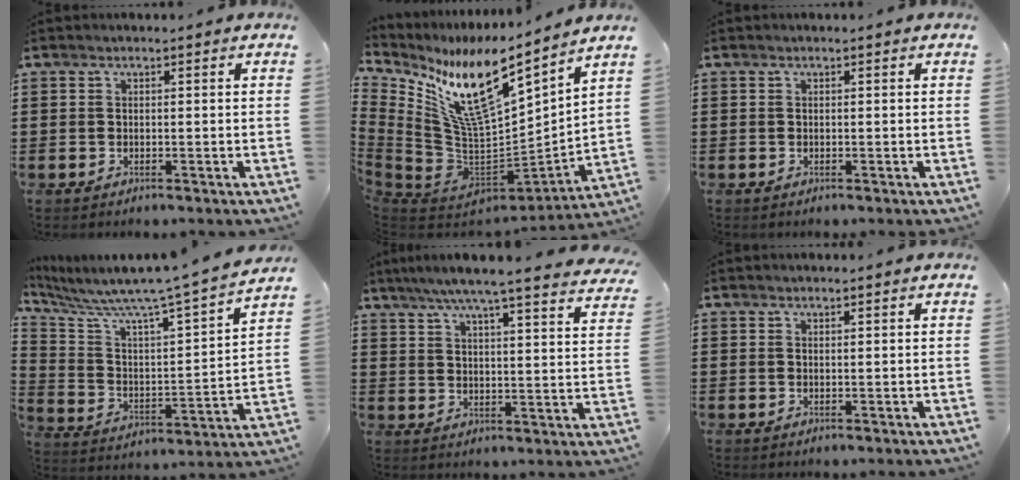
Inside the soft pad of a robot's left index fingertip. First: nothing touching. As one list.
[{"total": 15.0, "force": [9.1, 4.5, 11.0], "torque": [-0.236, -0.076, 0.152]}, {"total": 0.0}, {"total": 6.8, "force": [6.0, -0.3, 3.2], "torque": [-0.093, -0.063, 0.089]}, {"total": 6.2, "force": [5.3, -0.5, 3.2], "torque": [-0.081, -0.029, 0.088]}, {"total": 0.6, "force": [0.5, -0.1, 0.4], "torque": [-0.008, -0.002, 0.011]}]